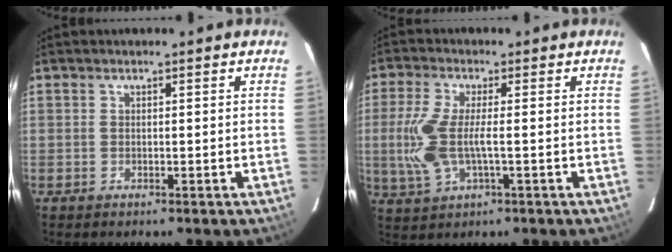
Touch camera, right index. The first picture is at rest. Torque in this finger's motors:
{"motor_torque": [0.32, 0.05, 0.19, 0.13]}